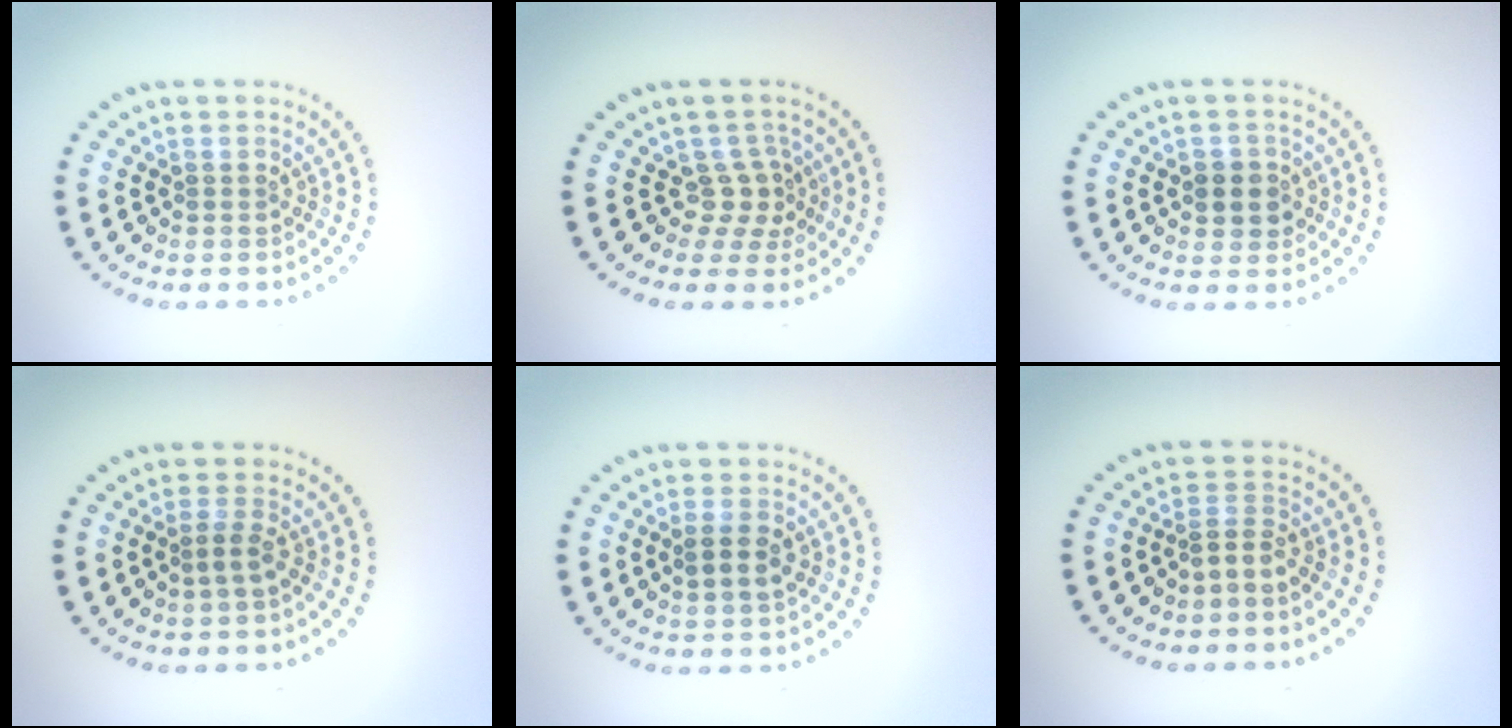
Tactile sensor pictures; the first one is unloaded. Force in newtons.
{"total": 2.3, "press": 1.5, "slide": 1.7}
{"total": 2.4, "press": 2.3, "slide": 0.7}
{"total": 1.4, "press": 1.1, "slide": 0.9}
{"total": 2.3, "press": 2.3, "slide": 0.6}
{"total": 1.8, "press": 1.1, "slide": 1.4}